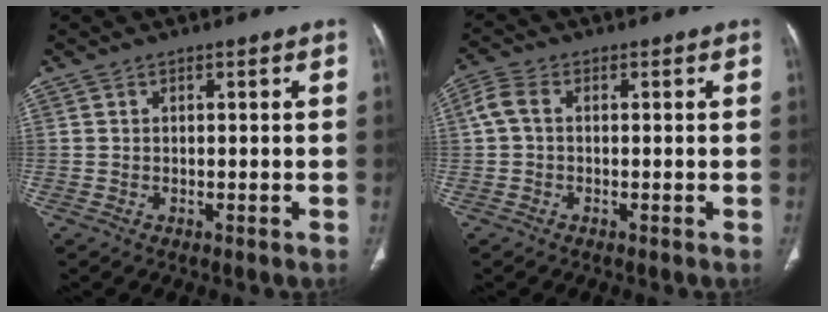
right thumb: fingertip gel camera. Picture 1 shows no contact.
{"total": 3.4, "force": [0.0, 2.1, 2.7], "torque": [-0.068, 0.007, -0.008]}